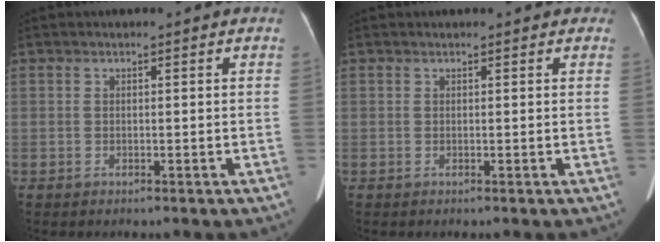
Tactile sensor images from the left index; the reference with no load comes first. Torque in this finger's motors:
{"motor_torque": [0.07, -0.08, 0.05, 0.03]}